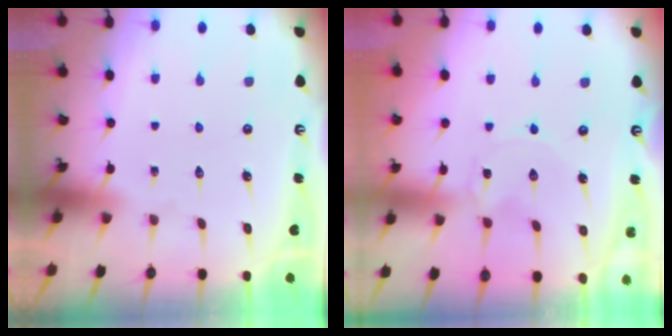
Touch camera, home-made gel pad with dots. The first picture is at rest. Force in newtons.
{"total": 0.0}